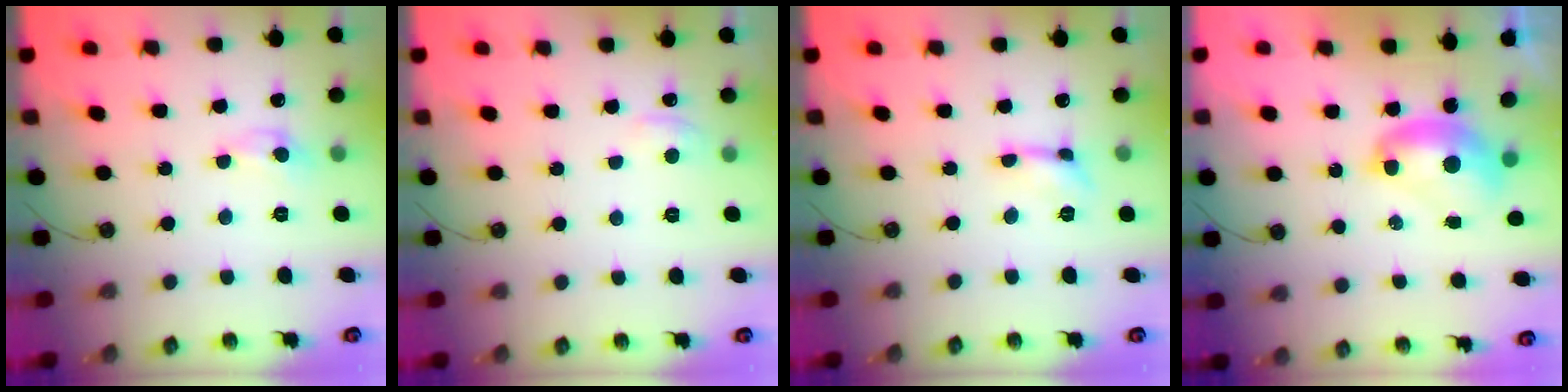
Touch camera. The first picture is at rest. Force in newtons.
{"total": 0.8, "press": 0.1, "slide": 0.8}
{"total": 1.1, "press": 1.1, "slide": 0.3}
{"total": 3.5, "press": 3.4, "slide": 0.4}